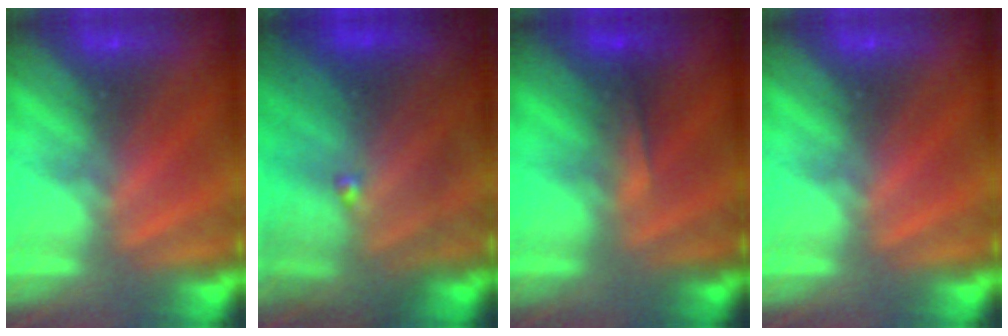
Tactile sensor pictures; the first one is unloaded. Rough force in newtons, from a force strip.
{"total": 7.0}
{"total": 3.6}
{"total": 0.0}